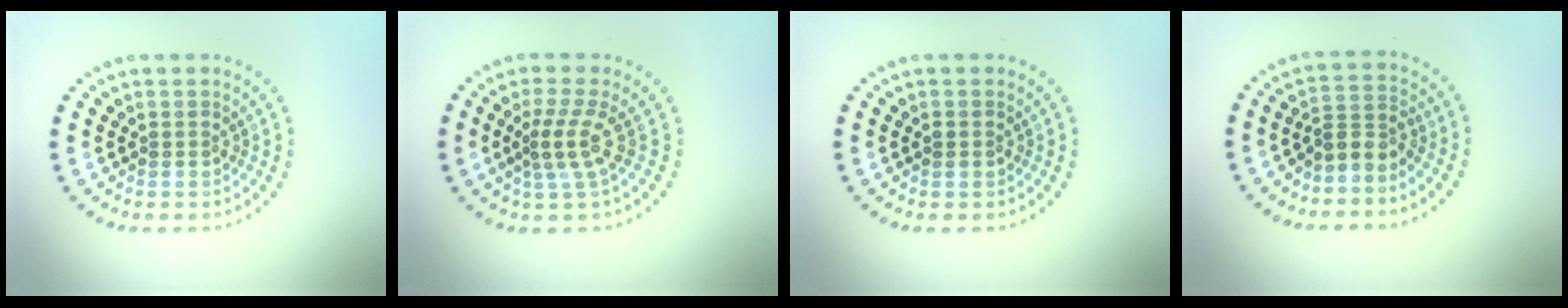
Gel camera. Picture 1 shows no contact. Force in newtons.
{"total": 2.8, "press": 2.0, "slide": 1.9}
{"total": 0.9, "press": 0.9, "slide": 0.1}
{"total": 2.7, "press": 1.9, "slide": 1.9}